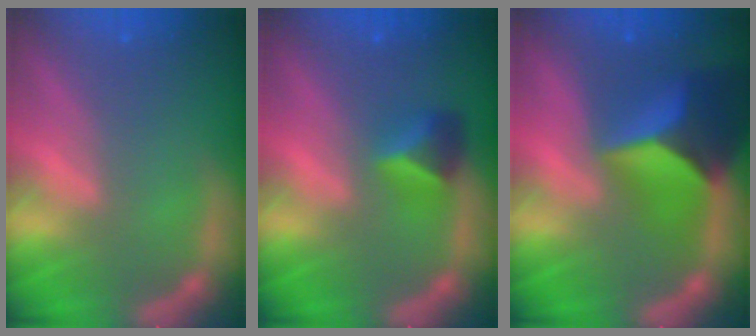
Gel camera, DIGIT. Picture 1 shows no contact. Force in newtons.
{"total": 2.9}
{"total": 9.5}